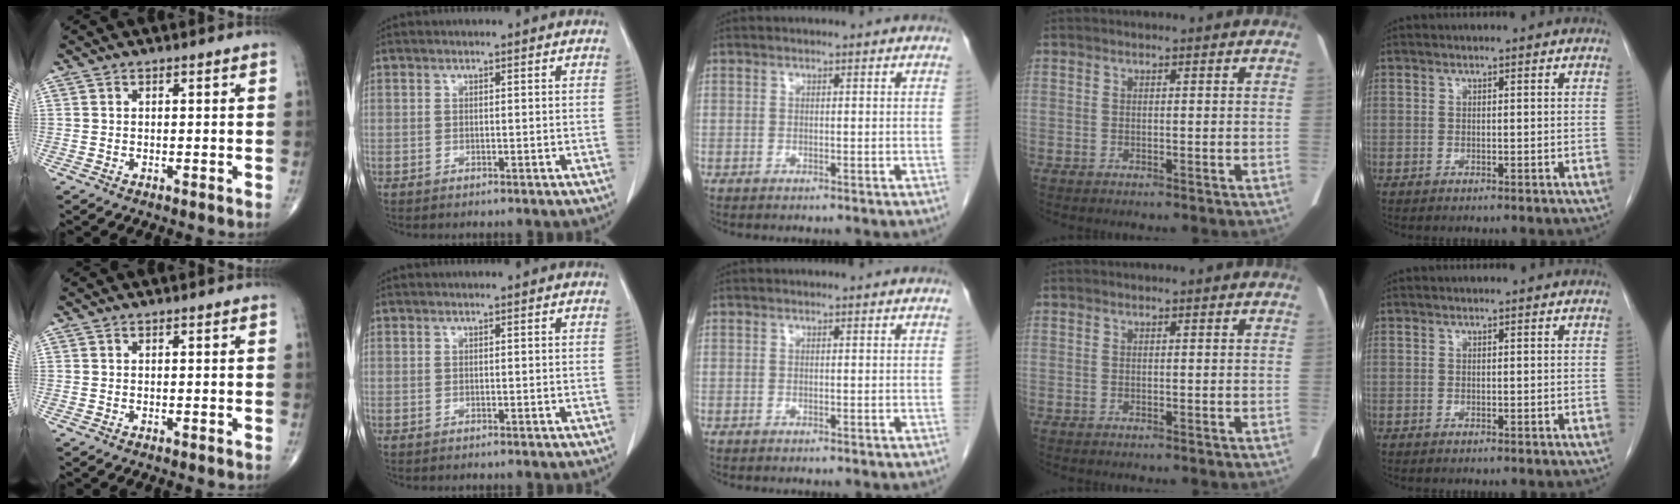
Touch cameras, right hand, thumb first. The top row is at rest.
{}